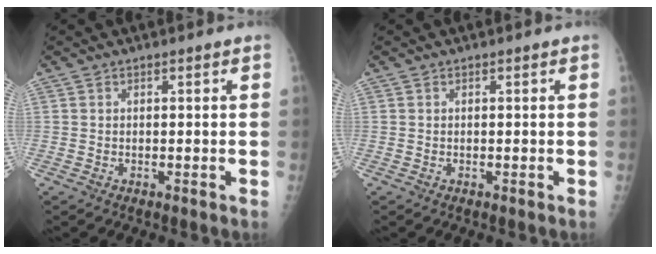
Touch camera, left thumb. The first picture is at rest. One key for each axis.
{"total": 0.0}